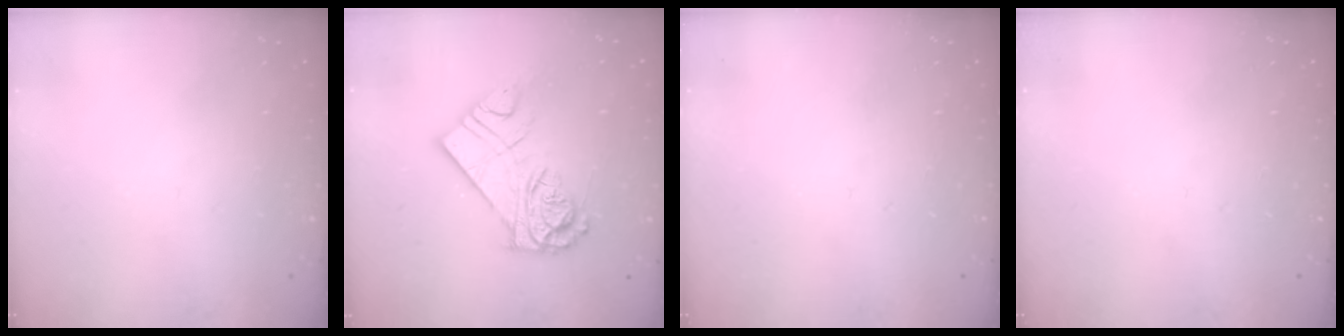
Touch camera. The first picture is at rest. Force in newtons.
{"total": 13.2, "press": 13.1, "slide": 1.3}
{"total": 0.0}
{"total": 0.0}